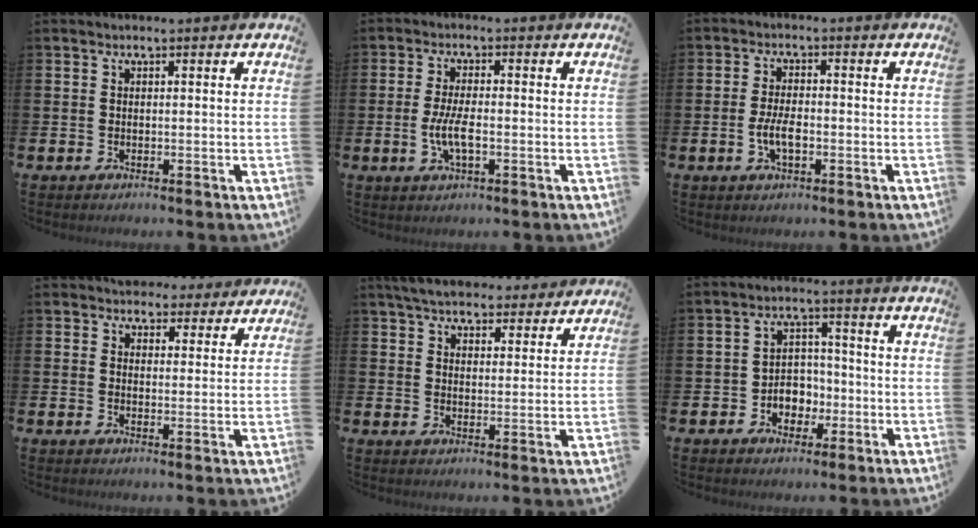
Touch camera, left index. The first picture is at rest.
{"total": 4.5, "force": [-0.9, 1.5, 4.1], "torque": [-0.077, -0.004, -0.021]}
{"total": 3.9, "force": [-0.8, 1.6, 3.4], "torque": [-0.061, -0.001, -0.018]}
{"total": 4.0, "force": [3.5, 1.9, -0.1], "torque": [-0.002, -0.019, 0.061]}
{"total": 5.9, "force": [5.6, 1.5, 1.1], "torque": [-0.039, -0.024, 0.101]}
{"total": 4.1, "force": [-1.6, 3.4, 1.4], "torque": [-0.032, 0.007, -0.039]}